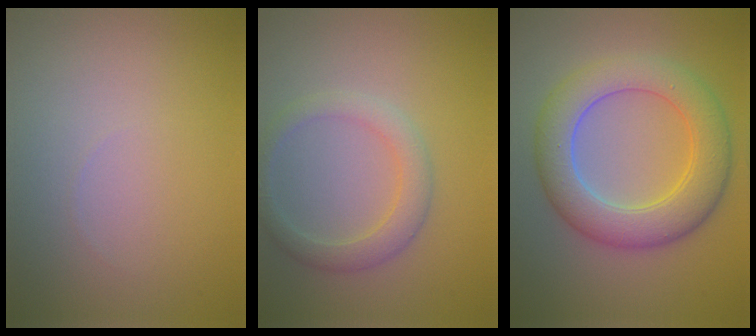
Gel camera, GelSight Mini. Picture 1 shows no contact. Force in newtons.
{"total": 2.7, "press": 2.7, "slide": 0.0}
{"total": 6.9, "press": 6.8, "slide": 0.6}